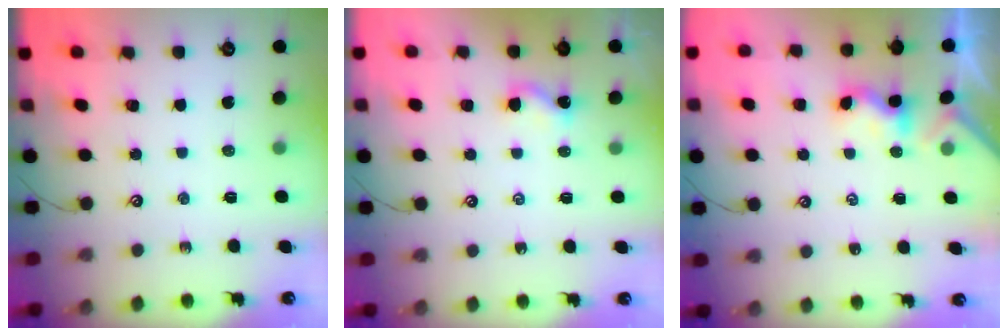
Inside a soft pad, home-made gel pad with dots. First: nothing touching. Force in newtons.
{"total": 2.0, "press": 2.0, "slide": 0.4}
{"total": 1.7, "press": 1.7, "slide": 0.5}